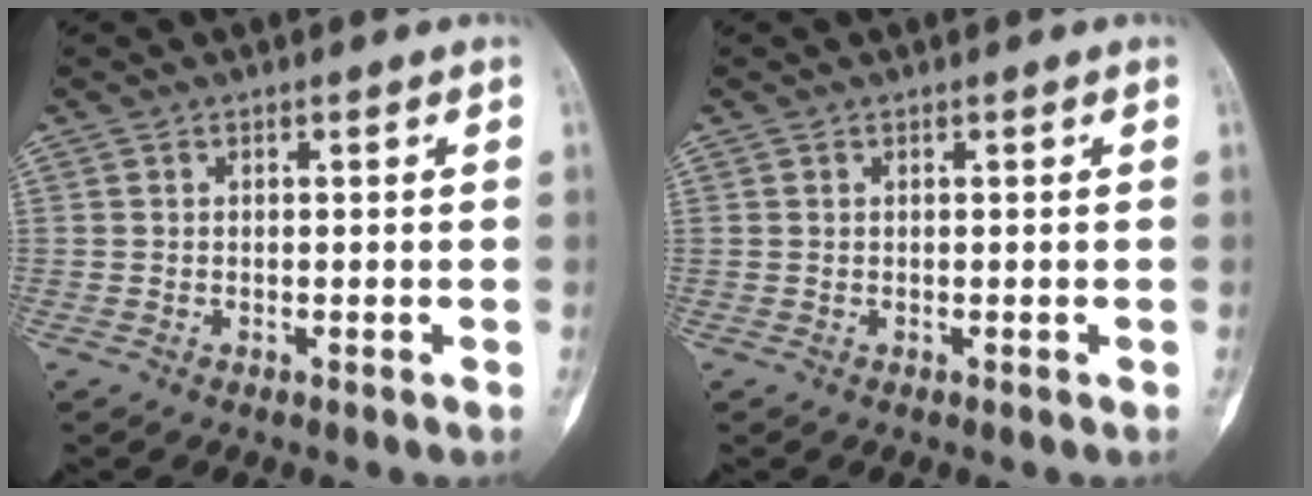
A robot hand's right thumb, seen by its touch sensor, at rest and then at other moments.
{"total": 0.0}